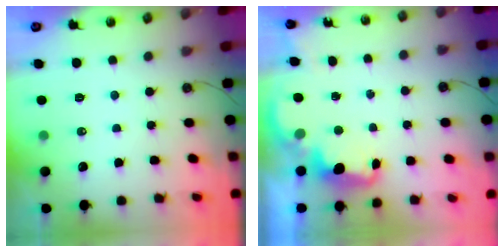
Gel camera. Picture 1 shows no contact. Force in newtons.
{"total": 2.6, "press": 2.5, "slide": 0.7}